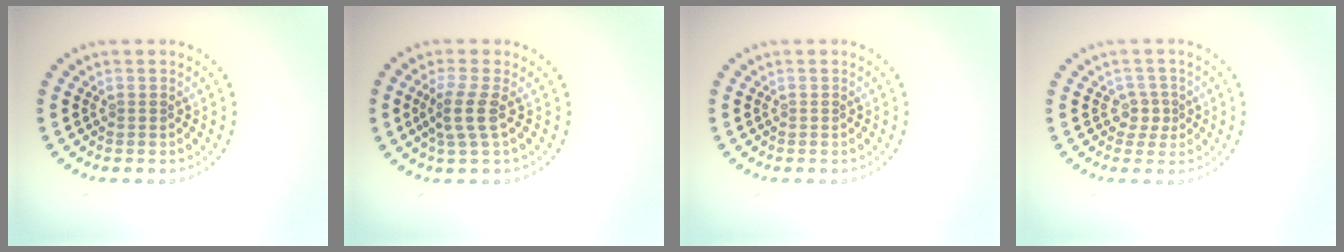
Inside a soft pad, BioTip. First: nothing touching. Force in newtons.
{"total": 2.5, "press": 1.9, "slide": 1.6}
{"total": 0.0}
{"total": 1.7, "press": 1.2, "slide": 1.1}